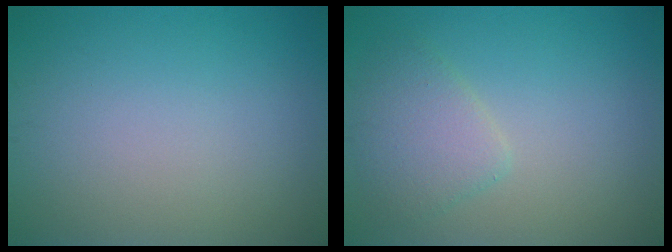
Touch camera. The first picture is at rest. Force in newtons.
{"total": 3.0, "press": 3.0, "slide": 0.2}